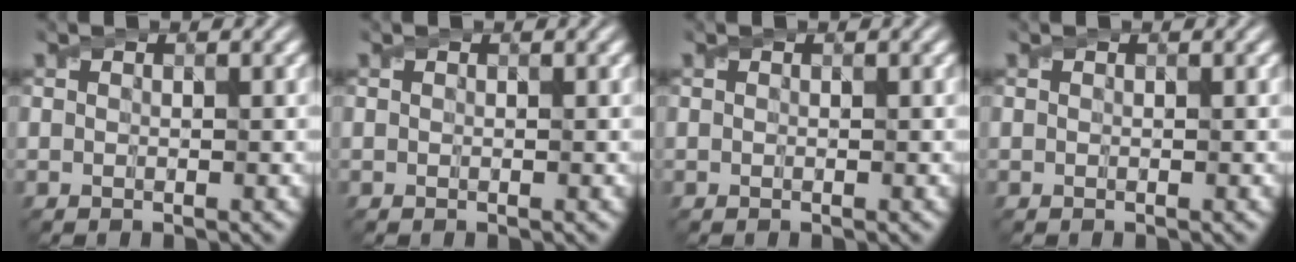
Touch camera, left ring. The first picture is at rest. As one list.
[{"total": 0.0}, {"total": 0.0}, {"total": 0.0}]